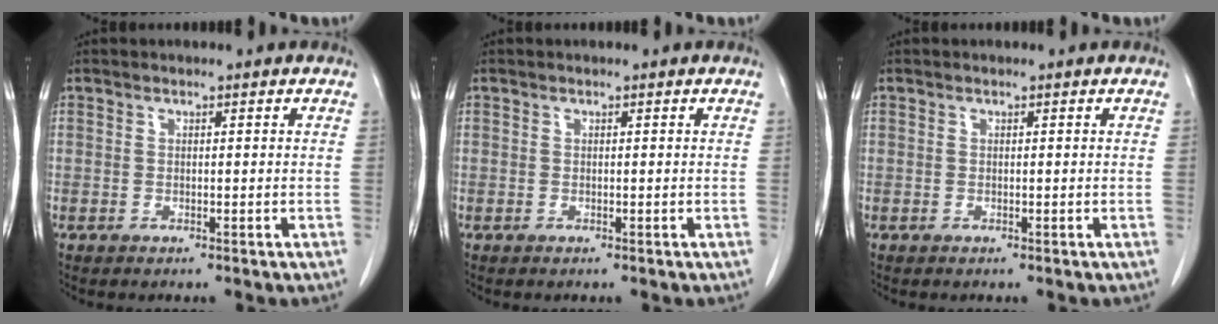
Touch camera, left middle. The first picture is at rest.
{"total": 0.0}
{"total": 0.0}